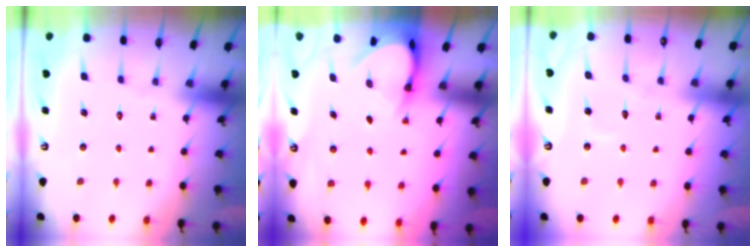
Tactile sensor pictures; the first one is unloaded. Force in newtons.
{"total": 4.8, "press": 4.8, "slide": 0.6}
{"total": 2.8, "press": 2.8, "slide": 0.3}